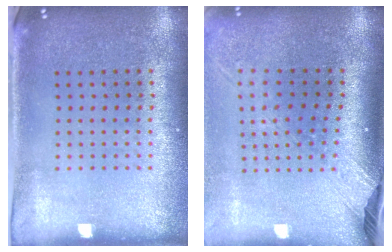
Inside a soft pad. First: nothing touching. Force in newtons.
{"total": 2.6, "press": 2.0, "slide": 1.7}